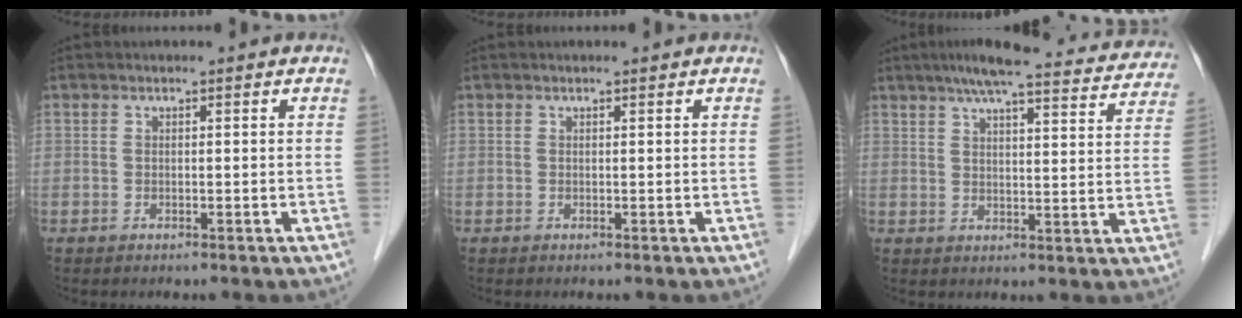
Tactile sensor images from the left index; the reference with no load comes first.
{"total": 0.0}
{"total": 23.0, "force": [20.5, 3.3, 10.0], "torque": [-0.139, 0.003, 0.247]}